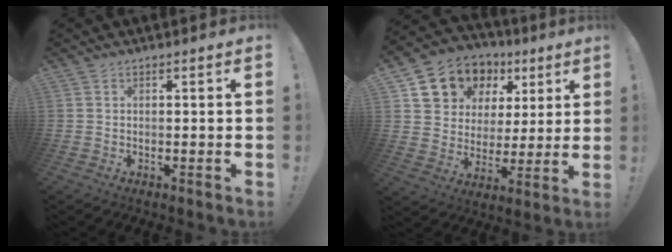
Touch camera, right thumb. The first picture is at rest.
{"total": 12.5, "force": [7.1, 9.6, 3.7], "torque": [-0.066, -0.042, 0.145]}